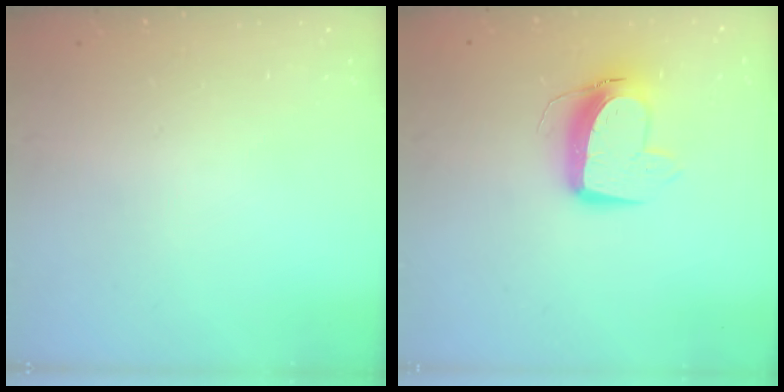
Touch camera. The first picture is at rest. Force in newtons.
{"total": 11.7, "press": 11.6, "slide": 1.5}